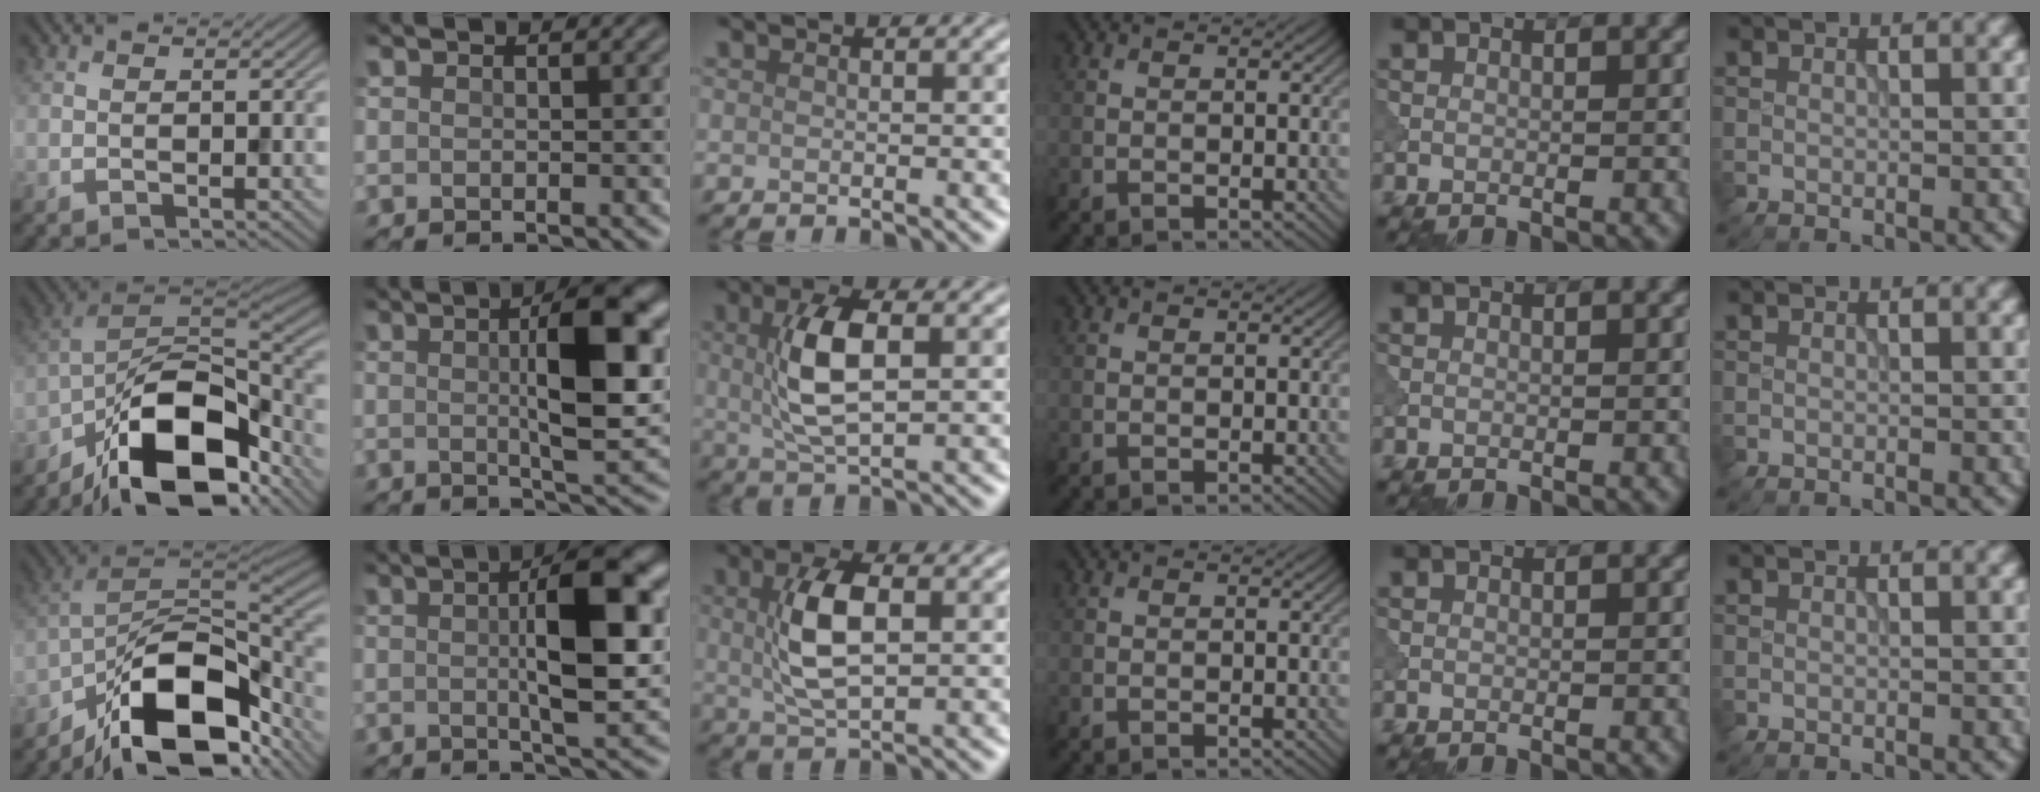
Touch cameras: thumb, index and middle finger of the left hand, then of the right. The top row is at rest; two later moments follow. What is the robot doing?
{"motion": "shake", "object": "bell"}